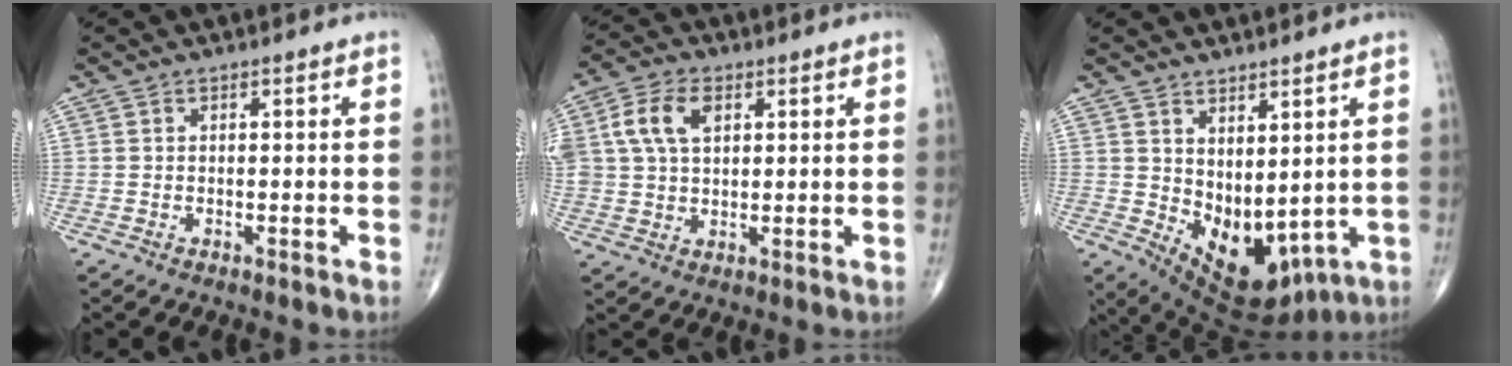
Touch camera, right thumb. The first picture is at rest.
{"total": 8.9, "force": [2.9, 5.6, 6.4], "torque": [-0.122, 0.006, 0.054]}
{"total": 11.3, "force": [1.2, 6.5, 9.1], "torque": [-0.113, -0.028, 0.053]}